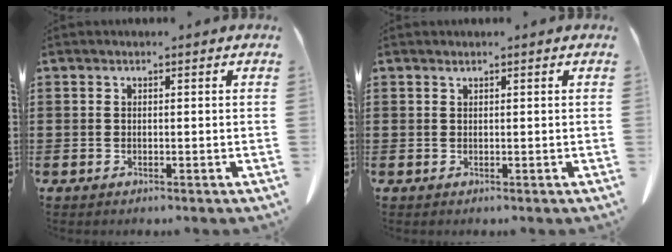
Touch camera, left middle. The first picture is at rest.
{"total": 0.5, "force": [0.4, -0.1, 0.3], "torque": [-0.007, -0.004, 0.011]}